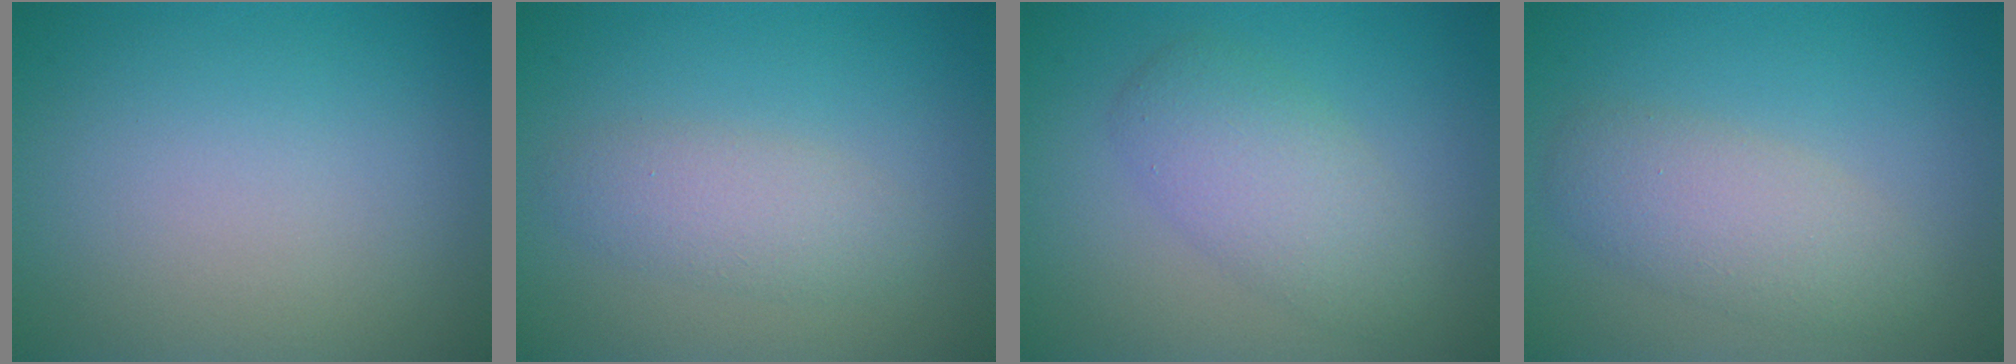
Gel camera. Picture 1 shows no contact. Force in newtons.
{"total": 2.6, "press": 2.6, "slide": 0.1}
{"total": 3.9, "press": 3.9, "slide": 0.1}
{"total": 3.6, "press": 3.6, "slide": 0.4}